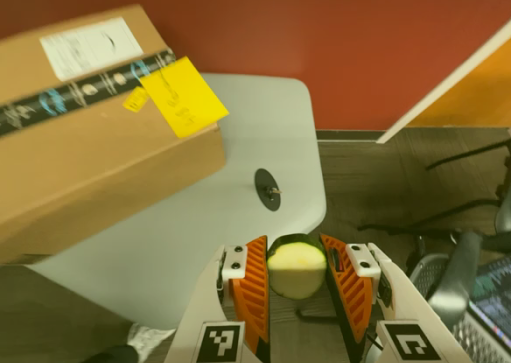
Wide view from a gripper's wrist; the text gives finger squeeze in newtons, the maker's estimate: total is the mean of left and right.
{"total": 11.4, "left": 11.8, "right": 10.9}